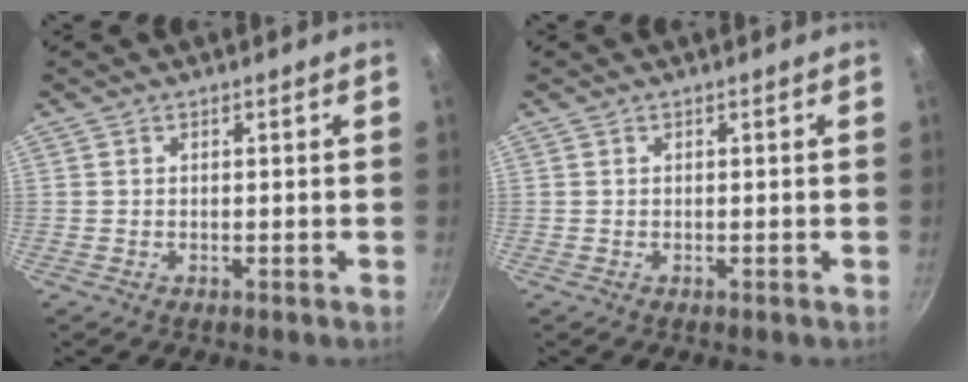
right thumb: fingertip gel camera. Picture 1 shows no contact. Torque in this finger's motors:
{"motor_torque": [0.00, 0.00, 0.02, 0.00, 0.00]}